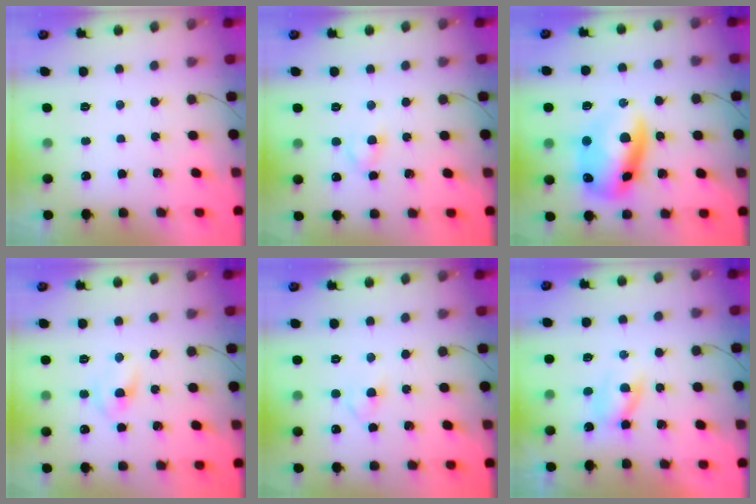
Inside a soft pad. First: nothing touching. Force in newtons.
{"total": 3.3, "press": 3.1, "slide": 1.0}
{"total": 13.6, "press": 13.4, "slide": 2.8}
{"total": 6.2, "press": 6.0, "slide": 1.5}
{"total": 2.9, "press": 2.7, "slide": 1.1}
{"total": 2.6, "press": 2.3, "slide": 1.2}